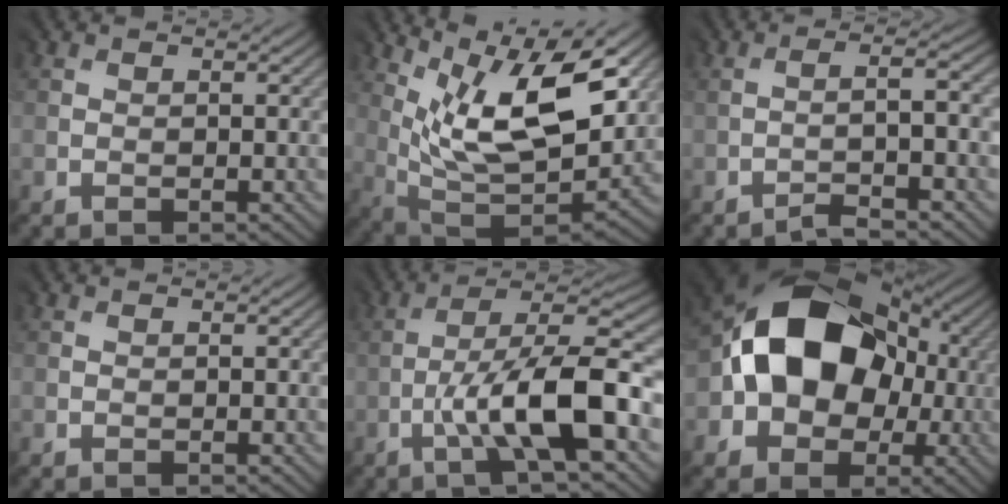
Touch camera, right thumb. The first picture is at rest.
{"total": 13.3, "force": [6.8, 4.8, 10.3], "torque": [-0.192, -0.011, 0.127]}
{"total": 3.1, "force": [-2.5, -0.5, 1.7], "torque": [-0.008, 0.014, -0.053]}
{"total": 0.0}
{"total": 10.4, "force": [-3.7, 2.3, 9.5], "torque": [-0.160, 0.011, -0.066]}
{"total": 13.8, "force": [0.1, 11.4, 7.8], "torque": [-0.108, 0.002, -0.004]}